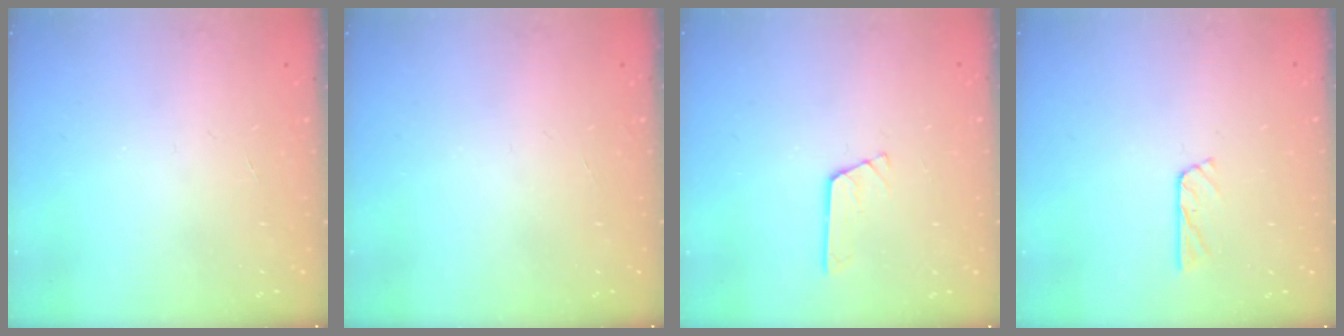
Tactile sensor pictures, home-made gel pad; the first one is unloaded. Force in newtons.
{"total": 0.0}
{"total": 2.6, "press": 2.6, "slide": 0.3}
{"total": 4.3, "press": 4.3, "slide": 0.4}